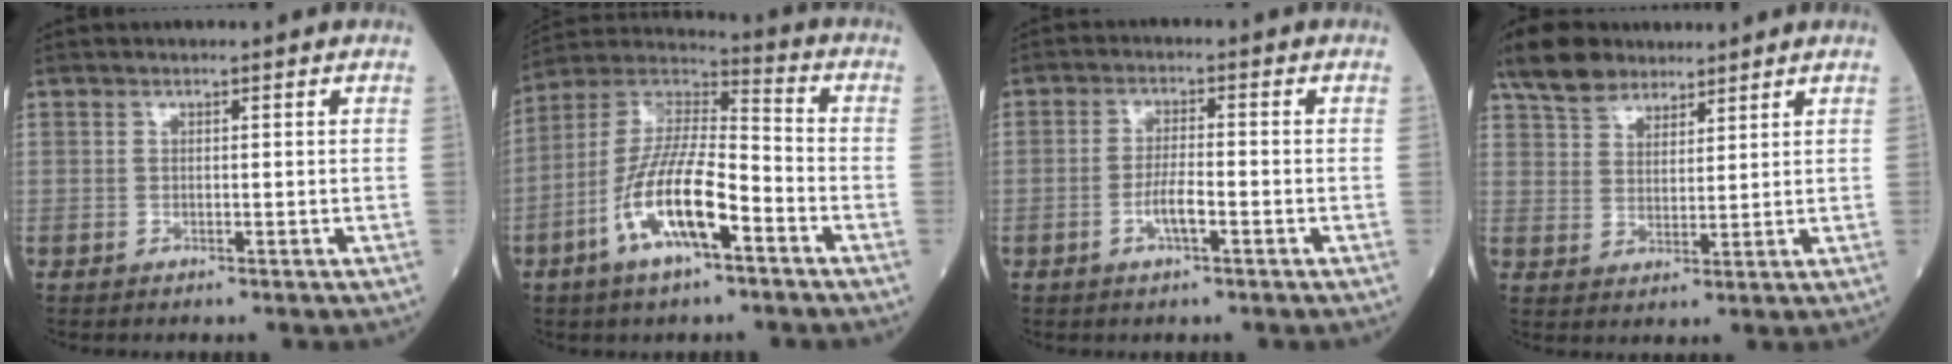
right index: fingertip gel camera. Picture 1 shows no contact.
{"total": 14.1, "force": [-5.9, 3.6, 12.3], "torque": [-0.245, 0.005, -0.112]}
{"total": 3.7, "force": [-1.5, 0.6, 3.4], "torque": [-0.065, 0.001, -0.029]}
{"total": 7.7, "force": [6.2, 3.9, 2.6], "torque": [-0.053, 0.023, 0.118]}